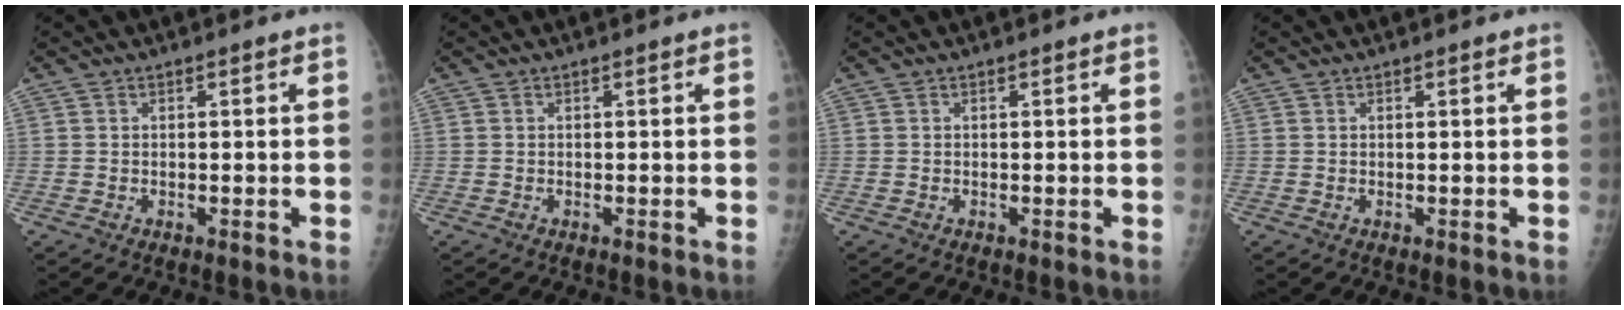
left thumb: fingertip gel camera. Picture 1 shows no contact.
{"total": 0.0}
{"total": 0.0}
{"total": 0.6, "force": [0.5, 0.2, 0.1], "torque": [-0.004, -0.002, 0.008]}